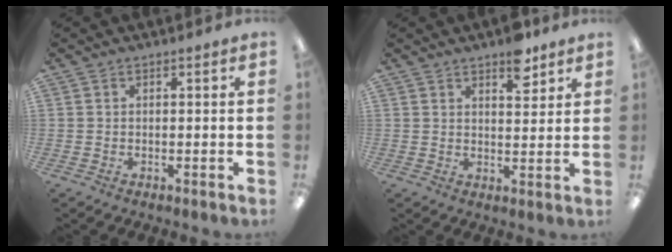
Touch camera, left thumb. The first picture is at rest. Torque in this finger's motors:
{"motor_torque": [0.40, -0.14, 0.89, -0.51, 0.00]}